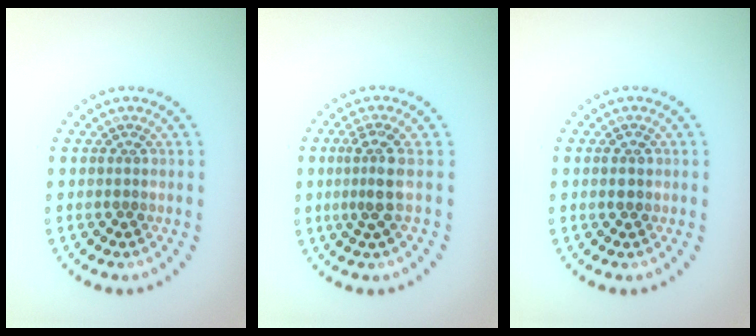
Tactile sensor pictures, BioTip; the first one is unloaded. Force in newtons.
{"total": 2.6, "press": 1.9, "slide": 1.7}
{"total": 1.3, "press": 1.3, "slide": 0.1}